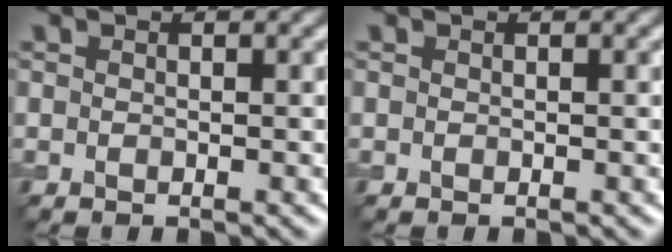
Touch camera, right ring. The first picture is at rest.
{"total": 0.0}